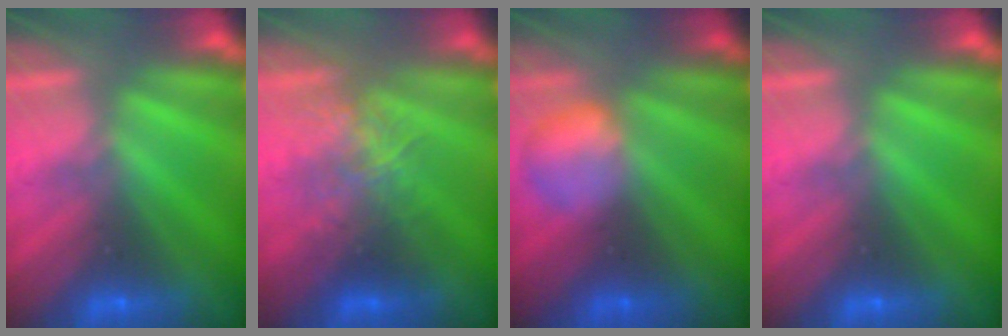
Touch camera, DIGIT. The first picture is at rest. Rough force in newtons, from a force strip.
{"total": 2.6}
{"total": 2.4}
{"total": 0.0}